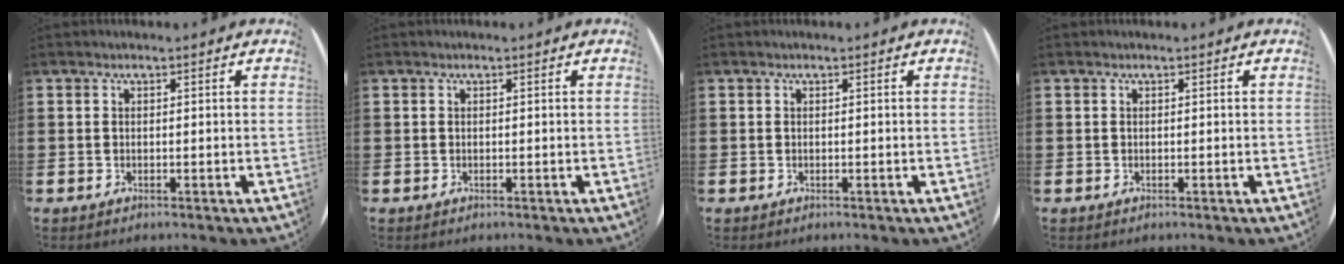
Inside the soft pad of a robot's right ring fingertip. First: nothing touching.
{"total": 0.0}
{"total": 0.0}
{"total": 0.0}